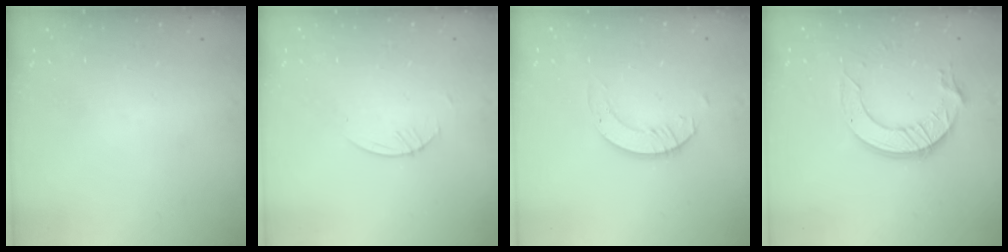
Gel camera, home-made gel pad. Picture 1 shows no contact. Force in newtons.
{"total": 0.8, "press": 0.8, "slide": 0.2}
{"total": 3.4, "press": 3.4, "slide": 0.0}
{"total": 11.8, "press": 11.8, "slide": 1.1}